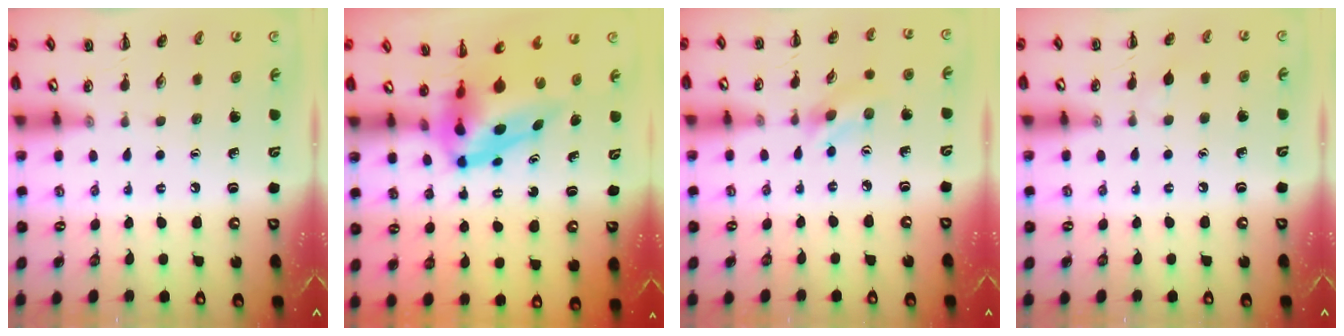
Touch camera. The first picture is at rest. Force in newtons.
{"total": 7.5, "press": 7.2, "slide": 2.2}
{"total": 2.7, "press": 2.6, "slide": 0.8}
{"total": 2.9, "press": 2.7, "slide": 0.9}